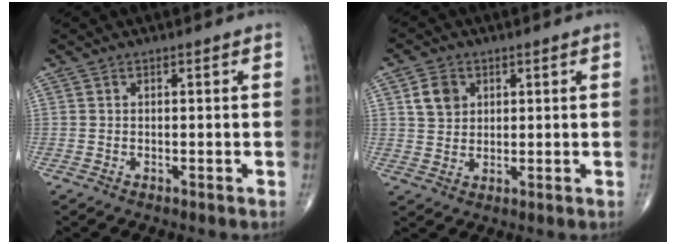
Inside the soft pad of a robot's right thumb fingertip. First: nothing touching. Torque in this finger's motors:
{"motor_torque": [-0.59, 0.58, 0.22, -0.01, 0.01]}